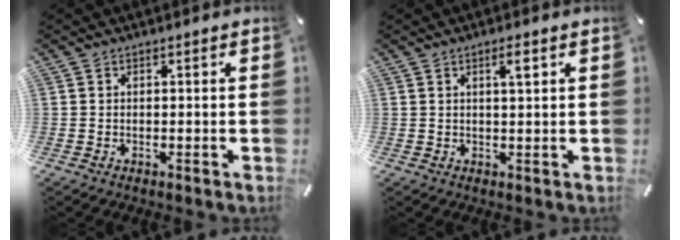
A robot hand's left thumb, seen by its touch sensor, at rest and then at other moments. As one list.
[{"total": 2.7, "force": [1.2, 0.3, 2.4], "torque": [-0.050, 0.003, 0.018]}]